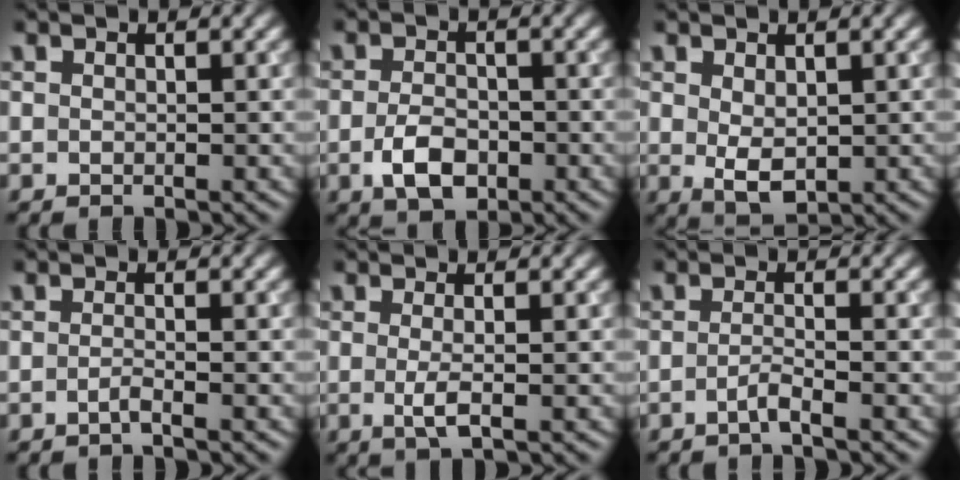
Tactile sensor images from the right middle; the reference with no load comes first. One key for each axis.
{"total": 3.5, "fx": -1.3, "fy": 2.1, "fz": 2.5, "tx": -0.049, "ty": -0.003, "tz": -0.027}
{"total": 2.8, "fx": 0.4, "fy": 1.7, "fz": 2.3, "tx": -0.045, "ty": -0.004, "tz": 0.013}
{"total": 1.1, "fx": -0.6, "fy": 0.2, "fz": 0.9, "tx": -0.013, "ty": 0.002, "tz": -0.016}
{"total": 2.1, "fx": -0.2, "fy": 0.5, "fz": 2.0, "tx": -0.039, "ty": -0.006, "tz": -0.006}
{"total": 1.5, "fx": -0.8, "fy": 0.2, "fz": 1.2, "tx": -0.021, "ty": 0.003, "tz": -0.021}